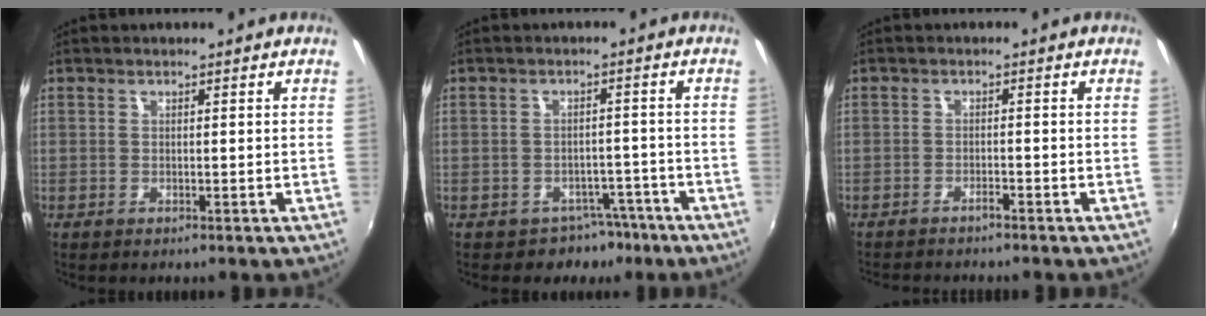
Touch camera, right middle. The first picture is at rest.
{"total": 5.2, "force": [-3.7, 3.7, 0.5], "torque": [-0.013, 0.021, -0.043]}
{"total": 3.1, "force": [-2.9, 0.3, 1.0], "torque": [-0.031, -0.009, -0.049]}